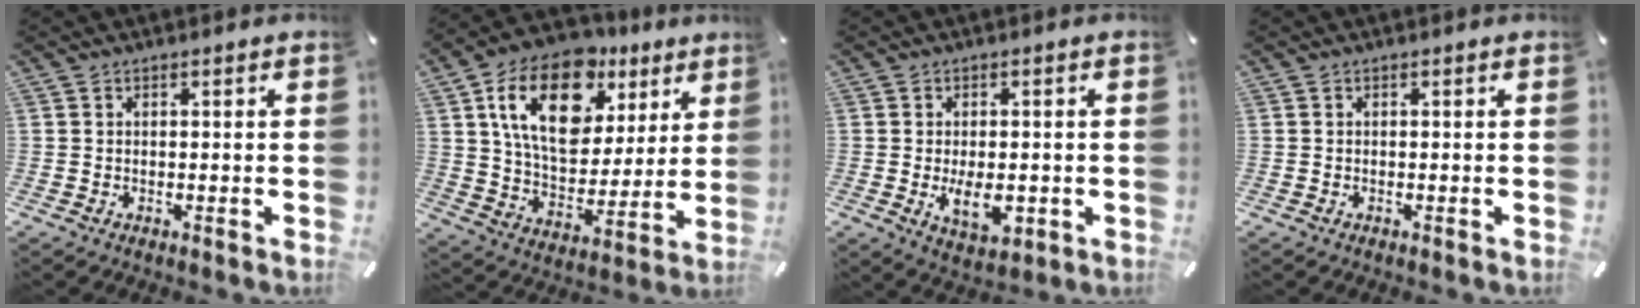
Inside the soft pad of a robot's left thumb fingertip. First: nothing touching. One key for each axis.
{"total": 20.1, "fx": 9.6, "fy": 12.9, "fz": 12.2, "tx": -0.210, "ty": -0.036, "tz": 0.170}
{"total": 7.6, "fx": -1.5, "fy": 4.3, "fz": 6.1, "tx": -0.108, "ty": -0.013, "tz": -0.030}
{"total": 0.0}